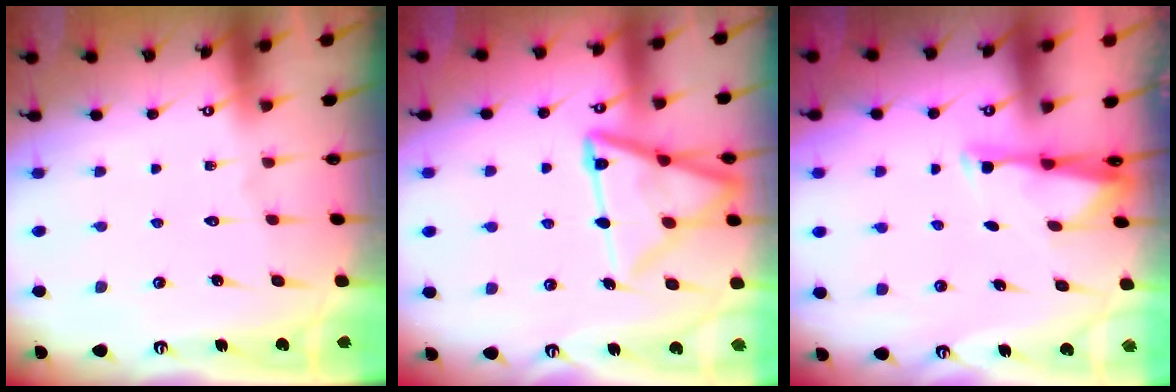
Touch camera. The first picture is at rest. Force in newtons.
{"total": 16.2, "press": 16.1, "slide": 1.6}
{"total": 3.1, "press": 3.0, "slide": 0.6}